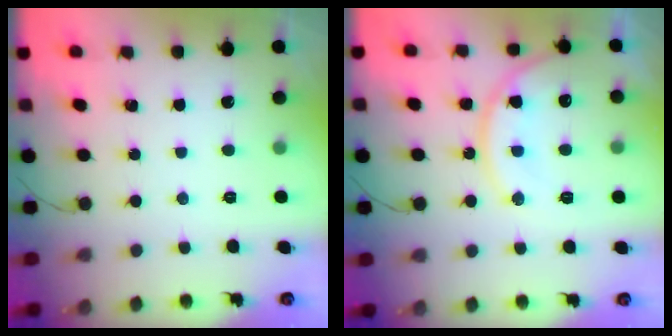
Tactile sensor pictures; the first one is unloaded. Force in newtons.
{"total": 13.6, "press": 13.5, "slide": 1.5}